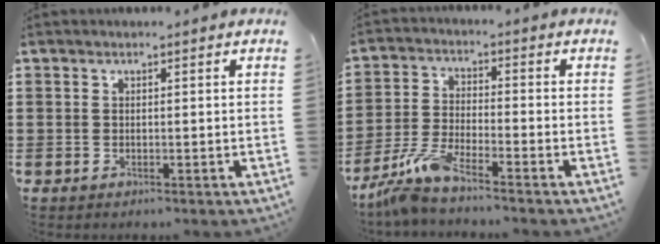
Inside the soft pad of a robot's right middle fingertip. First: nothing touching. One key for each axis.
{"total": 6.5, "fx": -5.4, "fy": 0.3, "fz": 3.6, "tx": -0.092, "ty": -0.017, "tz": -0.107}